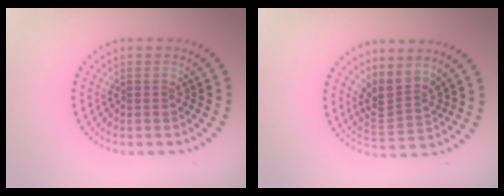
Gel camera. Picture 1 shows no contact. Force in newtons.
{"total": 3.0, "press": 2.1, "slide": 2.1}